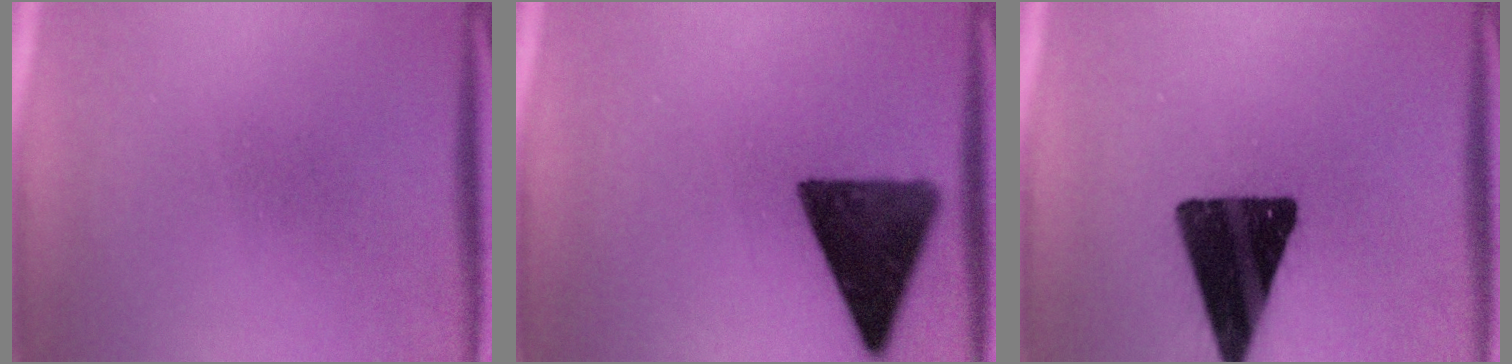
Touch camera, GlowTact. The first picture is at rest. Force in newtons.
{"total": 12.8}
{"total": 17.2}